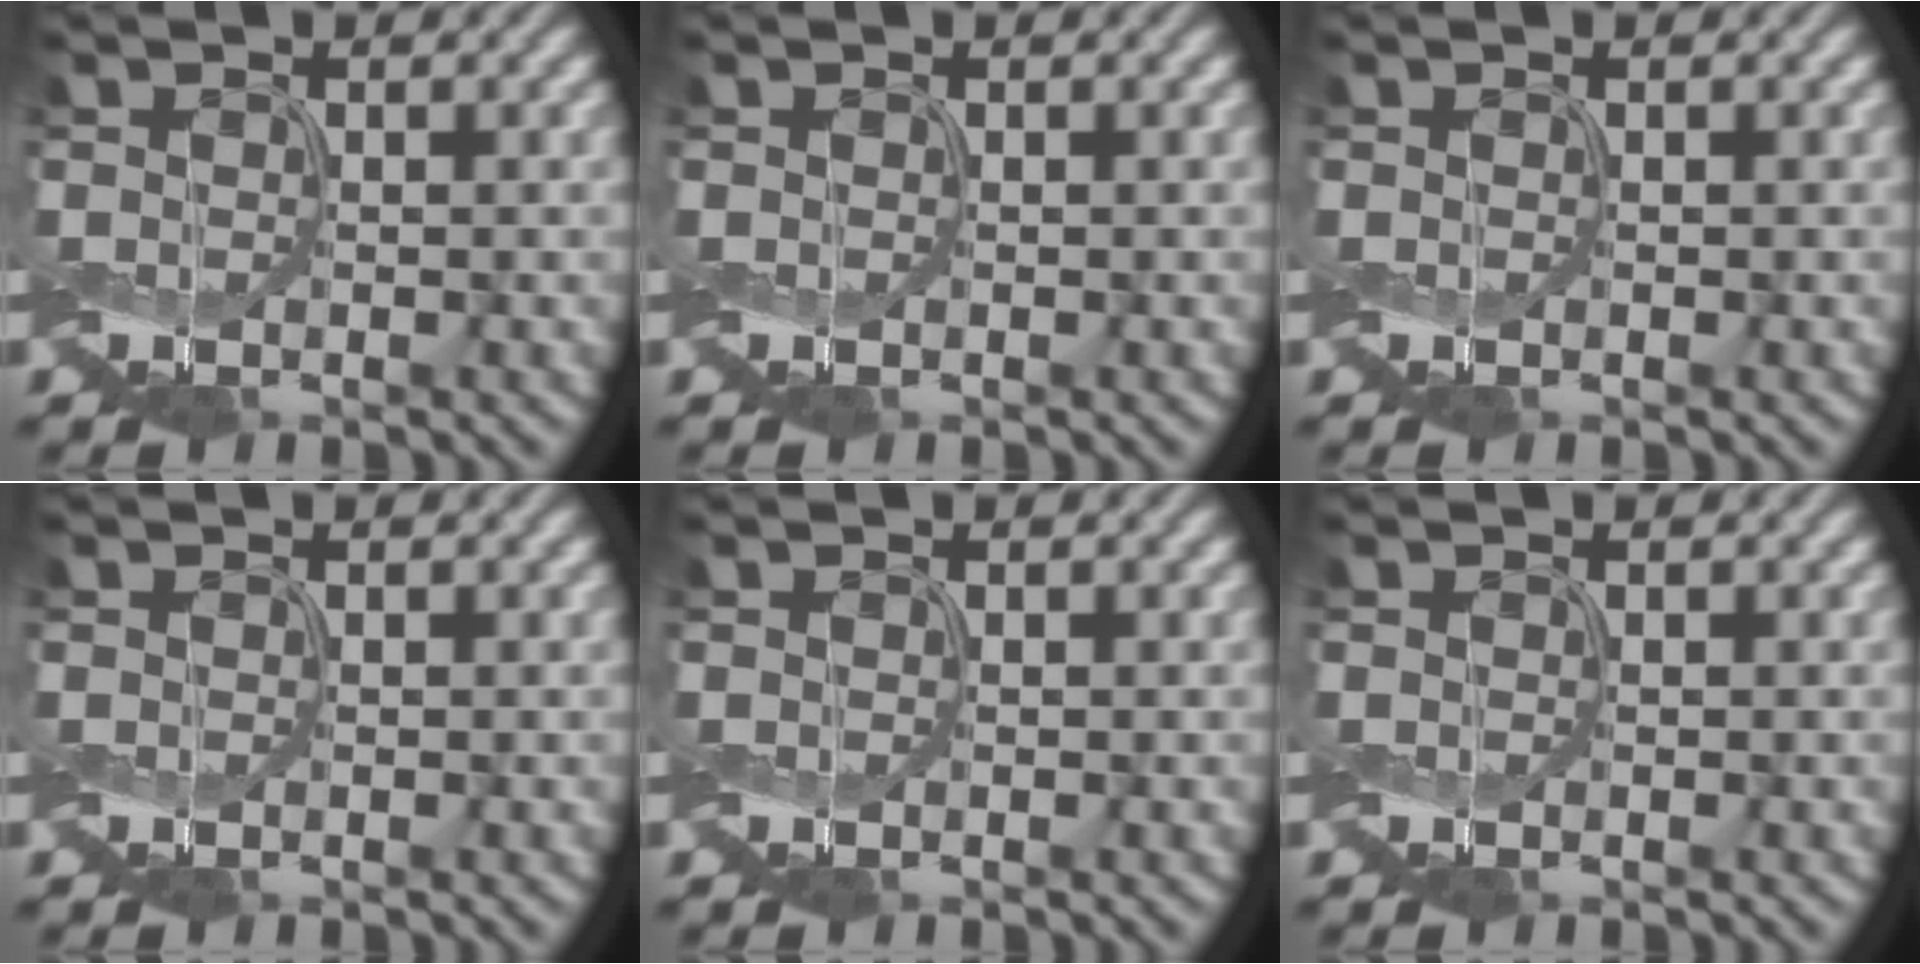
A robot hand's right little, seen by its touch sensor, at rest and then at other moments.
{"total": 0.0}
{"total": 0.0}
{"total": 0.0}
{"total": 0.0}
{"total": 0.0}